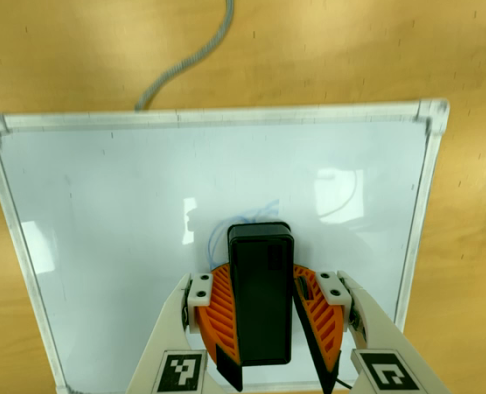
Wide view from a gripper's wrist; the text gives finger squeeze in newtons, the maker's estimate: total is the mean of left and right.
{"total": 10.3, "left": 12.6, "right": 8.0}